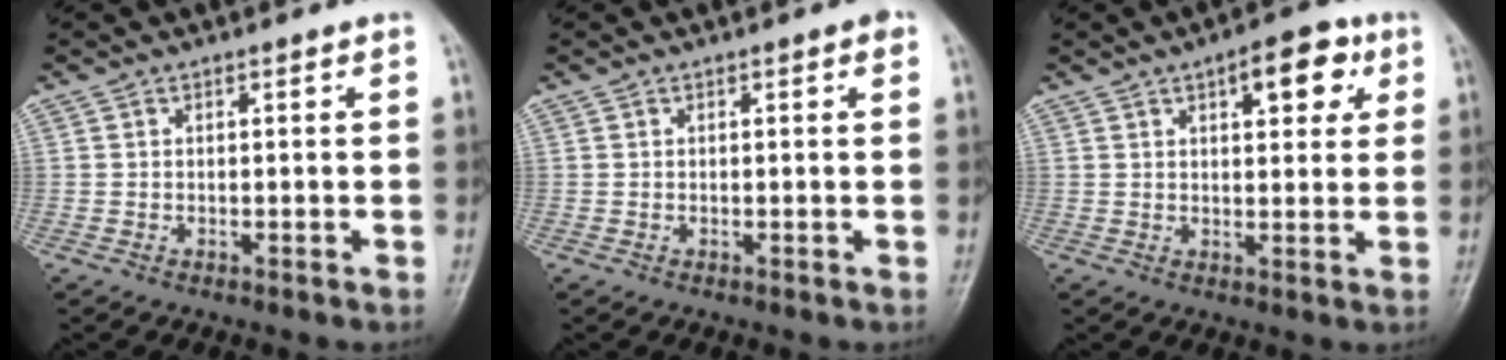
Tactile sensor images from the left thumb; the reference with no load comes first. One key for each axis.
{"total": 1.1, "fx": 0.5, "fy": 0.3, "fz": 1.0, "tx": -0.014, "ty": 0.001, "tz": 0.003}
{"total": 8.5, "fx": 3.8, "fy": 3.9, "fz": 6.5, "tx": -0.055, "ty": -0.007, "tz": 0.044}